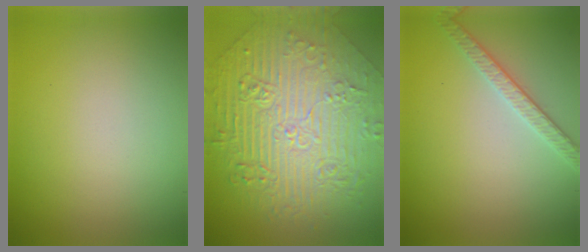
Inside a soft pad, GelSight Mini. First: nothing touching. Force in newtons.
{"total": 10.8, "press": 7.4, "slide": 7.9}
{"total": 2.6, "press": 2.5, "slide": 0.8}